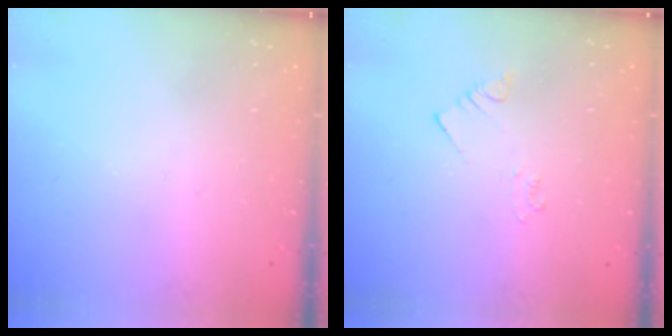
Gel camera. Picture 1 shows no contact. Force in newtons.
{"total": 2.1, "press": 2.1, "slide": 0.3}